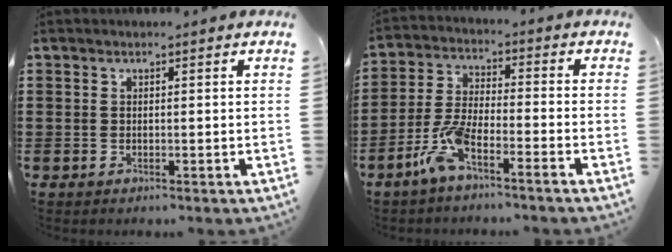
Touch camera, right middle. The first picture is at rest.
{"total": 6.9, "force": [-4.8, 1.0, 4.9], "torque": [-0.120, -0.007, -0.097]}